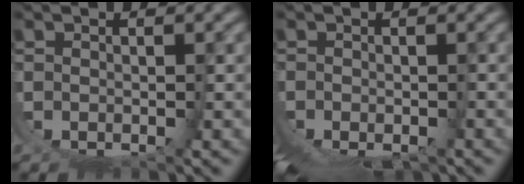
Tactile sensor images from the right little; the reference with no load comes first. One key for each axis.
{"total": 4.0, "fx": -3.2, "fy": -1.0, "fz": 2.2, "tx": -0.010, "ty": -0.022, "tz": -0.036}